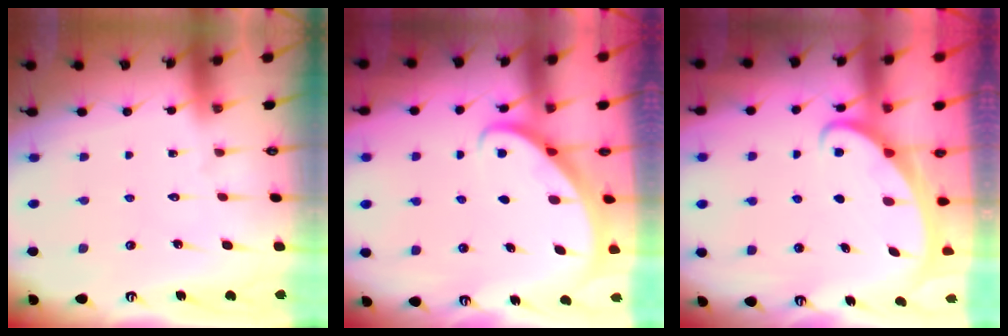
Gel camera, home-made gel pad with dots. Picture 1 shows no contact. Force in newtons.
{"total": 2.6, "press": 2.6, "slide": 0.3}
{"total": 2.2, "press": 2.2, "slide": 0.3}